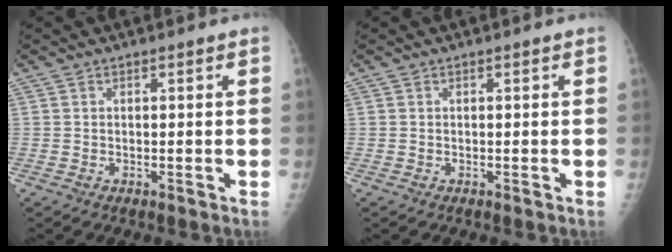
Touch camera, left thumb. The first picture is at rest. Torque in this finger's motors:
{"motor_torque": [-0.11, 0.16, -0.07, -0.05, 0.00]}